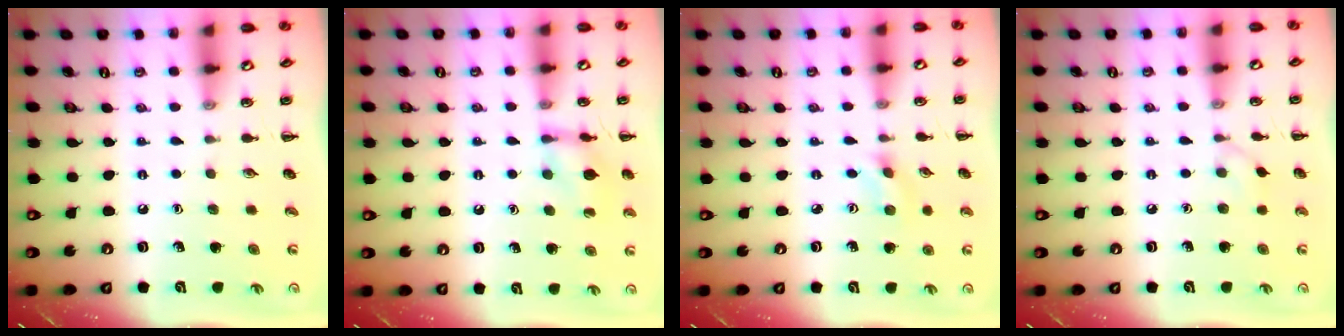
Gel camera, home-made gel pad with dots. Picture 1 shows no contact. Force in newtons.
{"total": 11.4, "press": 11.3, "slide": 1.5}
{"total": 1.4, "press": 1.3, "slide": 0.5}
{"total": 2.8, "press": 2.5, "slide": 1.1}